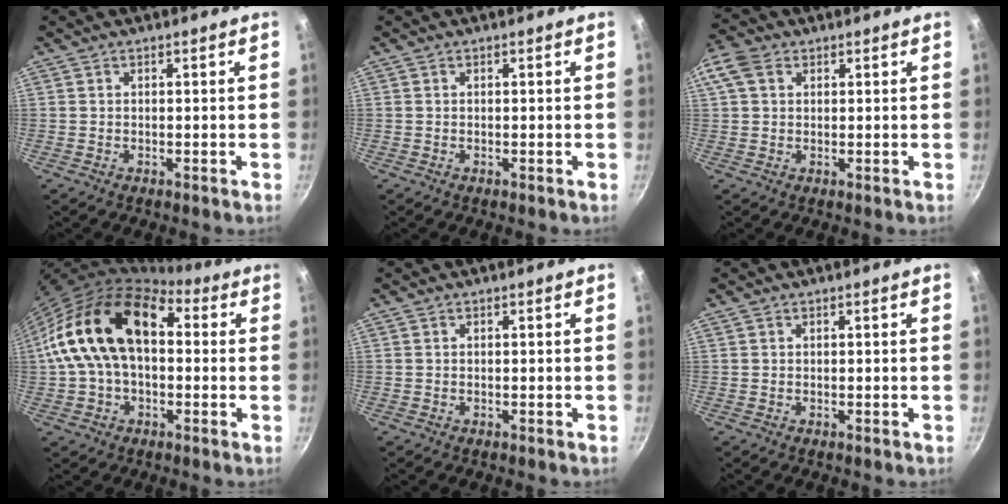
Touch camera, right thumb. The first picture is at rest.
{"total": 0.0}
{"total": 5.4, "force": [2.0, 3.9, 3.2], "torque": [-0.064, 0.011, 0.031]}
{"total": 19.2, "force": [2.1, 12.3, 14.6], "torque": [-0.241, 0.045, 0.023]}
{"total": 0.0}
{"total": 0.0}